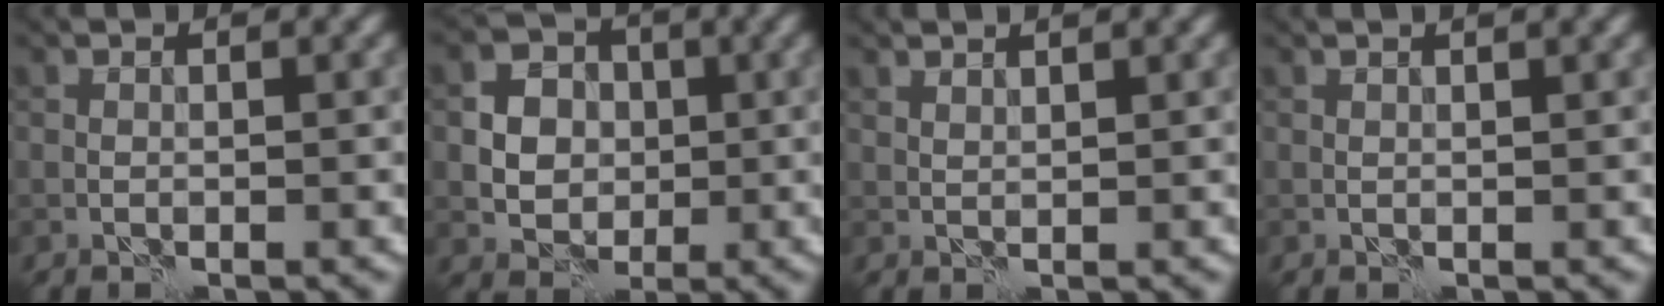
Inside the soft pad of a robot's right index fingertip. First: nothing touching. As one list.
[{"total": 5.0, "force": [0.2, 4.4, 2.4], "torque": [-0.037, 0.009, -0.004]}, {"total": 1.6, "force": [1.4, 0.3, 0.7], "torque": [-0.010, 0.001, 0.017]}, {"total": 1.8, "force": [1.2, 0.5, 1.3], "torque": [-0.014, -0.001, 0.006]}]